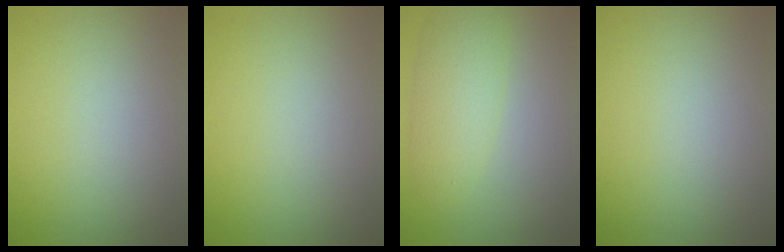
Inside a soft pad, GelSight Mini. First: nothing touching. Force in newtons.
{"total": 0.0}
{"total": 4.0, "press": 4.0, "slide": 0.1}
{"total": 0.0}